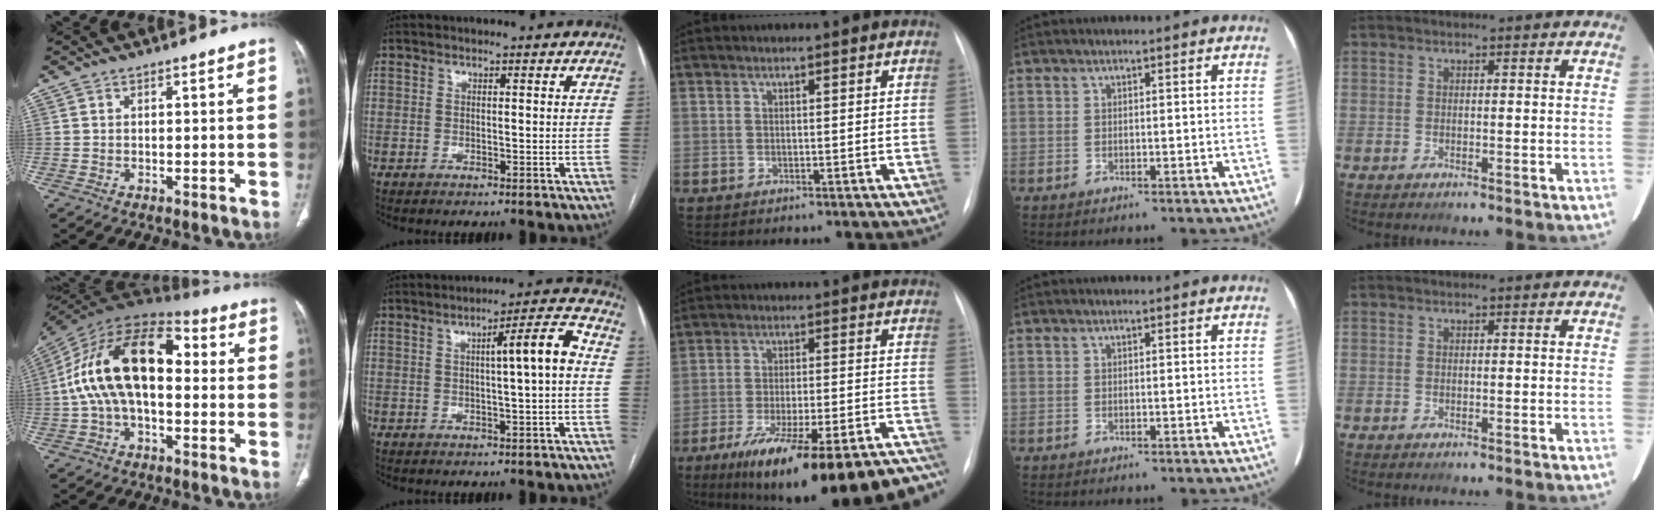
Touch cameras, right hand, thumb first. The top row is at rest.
{"thumb": {"total": 19.8, "force": [0.7, 10.9, 16.6], "torque": [-0.295, 0.050, 0.003]}, "index": {"total": 6.7, "force": [0.3, 0.0, 6.7], "torque": [-0.097, 0.016, 0.002]}, "middle": {"total": 24.3, "force": [-18.9, 4.6, 14.6], "torque": [-0.168, -0.005, -0.268]}}